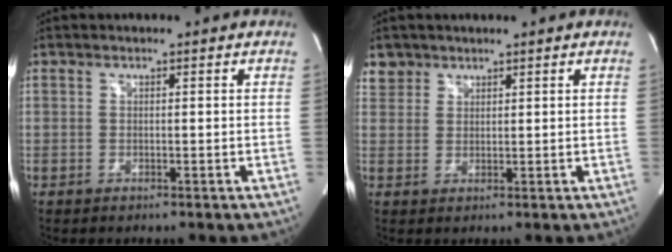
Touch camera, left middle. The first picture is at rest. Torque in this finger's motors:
{"motor_torque": [0.08, -0.12, 0.09, 0.01]}